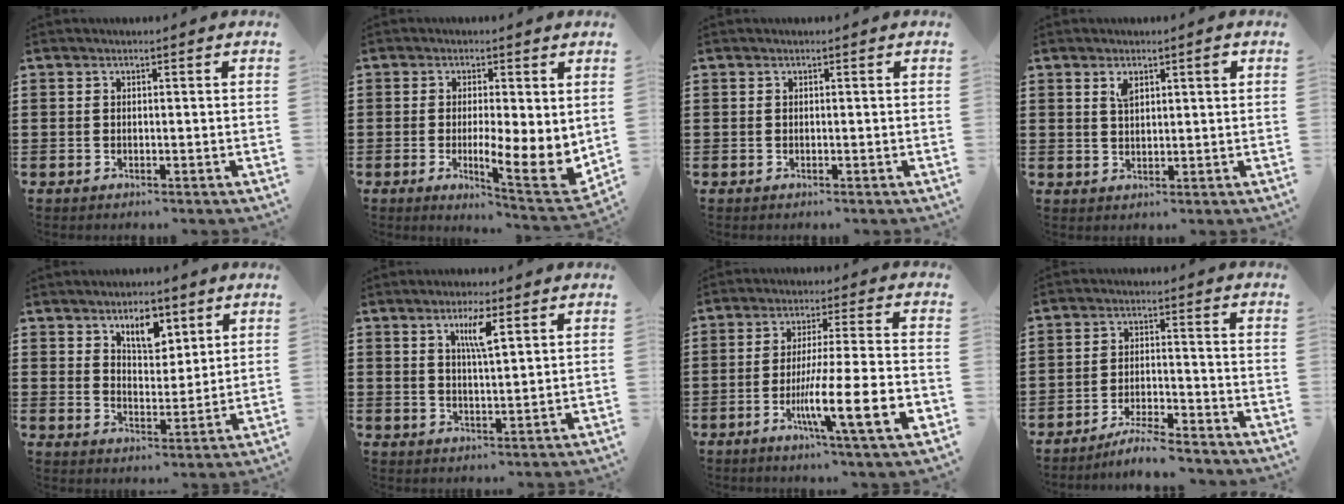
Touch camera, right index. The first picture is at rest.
{"total": 6.5, "force": [-0.5, 1.9, 6.2], "torque": [-0.086, -0.021, -0.006]}
{"total": 0.0}
{"total": 2.7, "force": [1.4, 0.8, 2.2], "torque": [-0.038, 0.001, 0.020]}
{"total": 6.1, "force": [3.9, 3.1, 3.6], "torque": [-0.058, -0.001, 0.066]}
{"total": 4.8, "force": [2.4, 0.8, 4.0], "torque": [-0.079, 0.004, 0.037]}
{"total": 13.3, "force": [-4.8, 1.2, 12.4], "torque": [-0.227, -0.011, -0.084]}
{"total": 5.1, "force": [-4.8, 0.1, 1.6], "torque": [-0.035, -0.001, -0.097]}